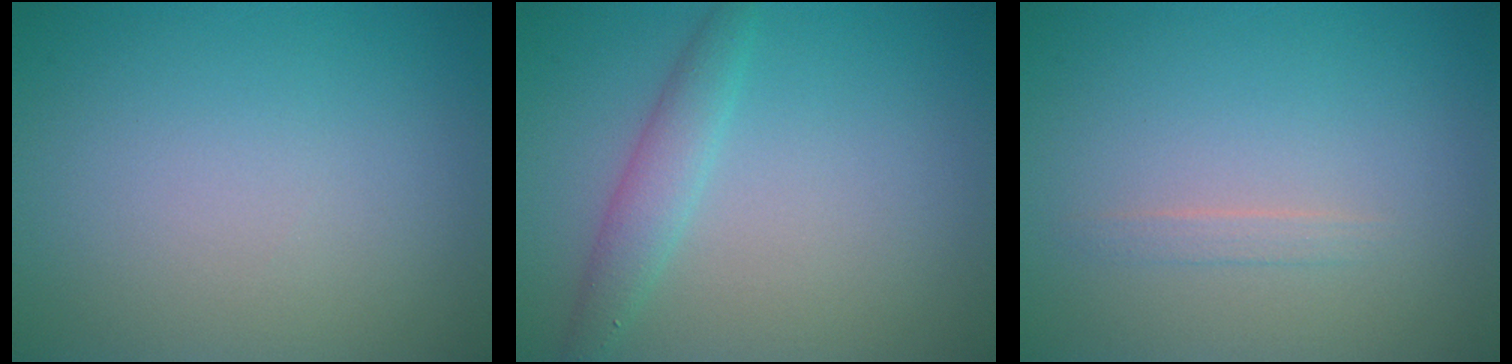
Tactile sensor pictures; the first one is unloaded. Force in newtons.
{"total": 2.3, "press": 2.3, "slide": 0.1}
{"total": 0.8, "press": 0.8, "slide": 0.0}